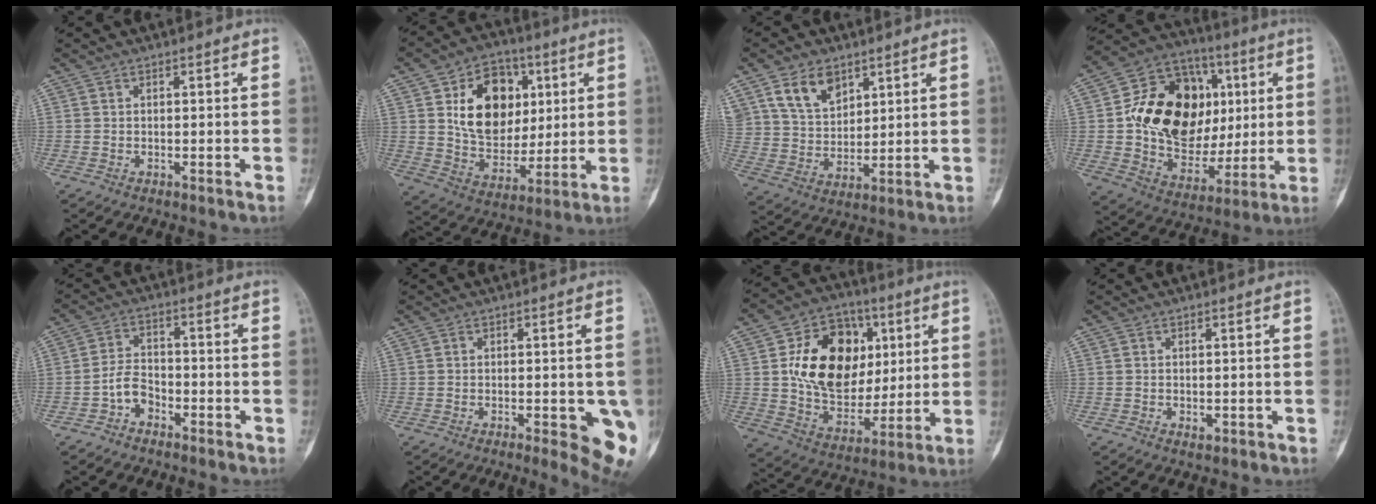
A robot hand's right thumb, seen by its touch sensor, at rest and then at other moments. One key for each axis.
{"total": 17.6, "fx": 4.6, "fy": 13.0, "fz": 10.9, "tx": -0.130, "ty": -0.009, "tz": 0.084}
{"total": 9.8, "fx": 5.5, "fy": 6.5, "fz": 4.9, "tx": -0.064, "ty": -0.027, "tz": 0.110}
{"total": 25.1, "fx": 3.6, "fy": 18.0, "fz": 17.0, "tx": -0.254, "ty": 0.010, "tz": 0.070}
{"total": 5.2, "fx": -2.9, "fy": 3.5, "fz": 2.5, "tx": -0.028, "ty": 0.031, "tz": -0.061}
{"total": 10.2, "fx": -2.7, "fy": 3.3, "fz": 9.2, "tx": -0.100, "ty": -0.014, "tz": -0.027}
{"total": 21.3, "fx": 4.1, "fy": 15.5, "fz": 14.1, "tx": -0.199, "ty": 0.000, "tz": 0.076}
{"total": 1.6, "fx": -0.7, "fy": 1.0, "fz": 0.9, "tx": -0.005, "ty": 0.003, "tz": -0.007}